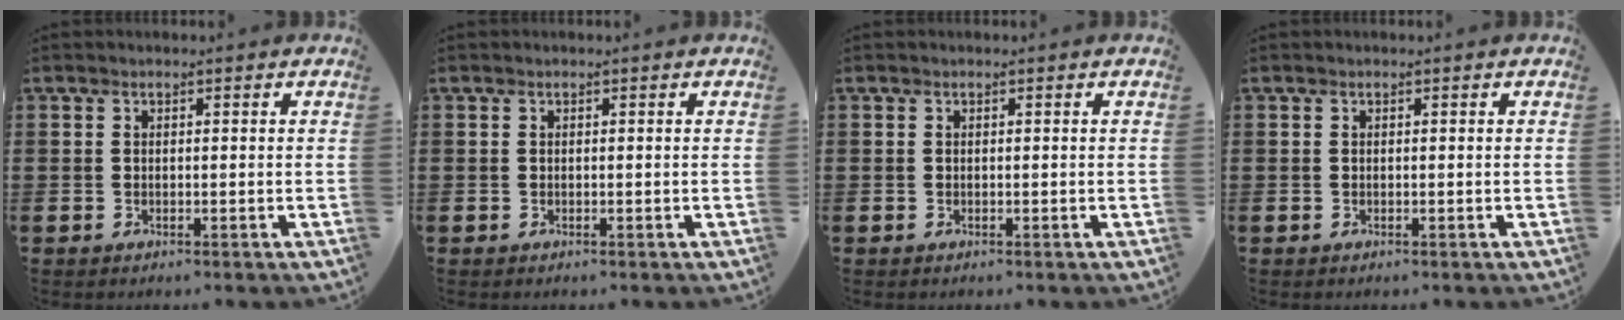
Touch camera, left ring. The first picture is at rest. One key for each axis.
{"total": 0.0}
{"total": 0.0}
{"total": 0.0}